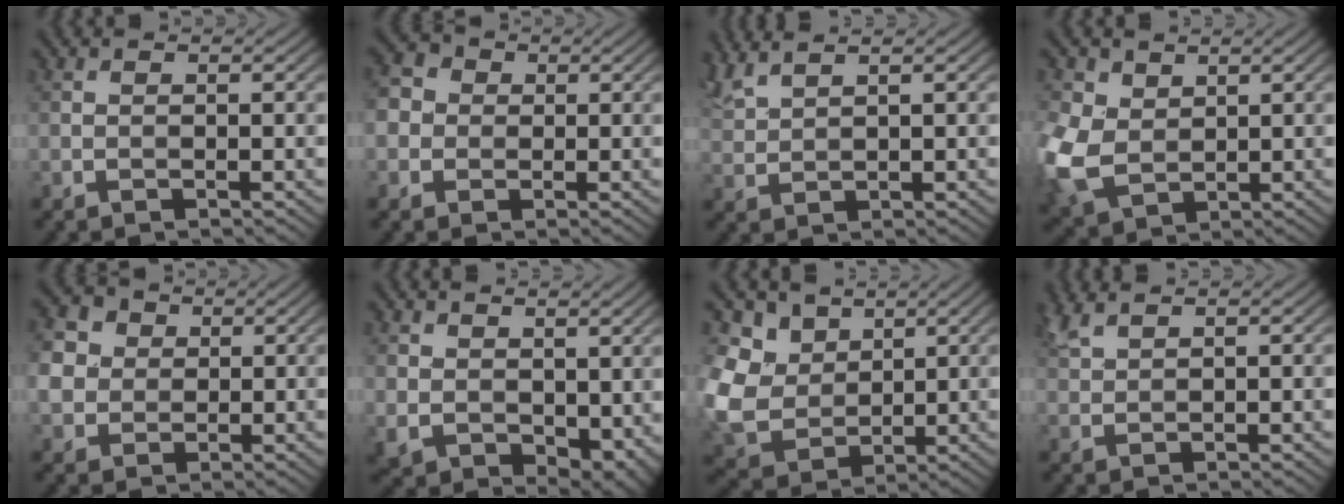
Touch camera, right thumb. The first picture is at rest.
{"total": 3.8, "force": [0.1, 3.6, 1.4], "torque": [-0.044, 0.006, -0.007]}
{"total": 3.9, "force": [3.3, 0.6, 2.1], "torque": [-0.059, 0.017, 0.074]}
{"total": 8.6, "force": [1.4, 6.5, 5.4], "torque": [-0.182, -0.003, 0.029]}
{"total": 5.8, "force": [1.0, 5.1, 2.5], "torque": [-0.090, 0.008, 0.015]}
{"total": 7.2, "force": [1.9, 5.1, 4.7], "torque": [-0.121, -0.029, 0.060]}
{"total": 10.2, "force": [3.3, 8.0, 5.4], "torque": [-0.176, 0.000, 0.063]}
{"total": 2.9, "force": [2.4, 0.4, 1.6], "torque": [-0.047, 0.012, 0.057]}